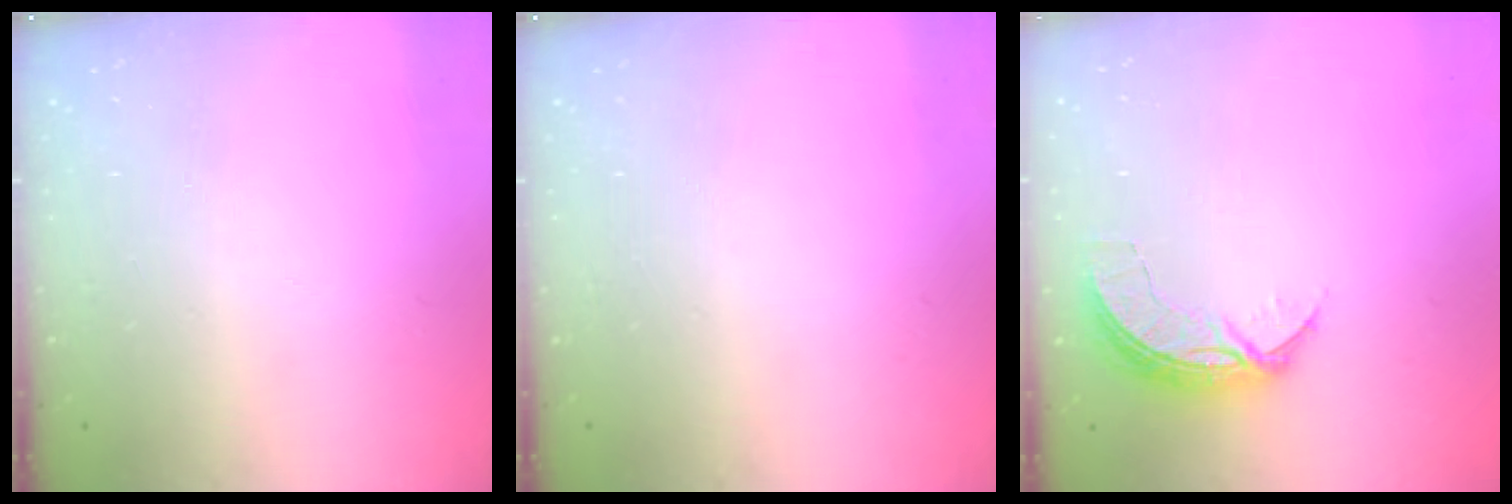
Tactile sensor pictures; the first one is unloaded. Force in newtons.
{"total": 0.0}
{"total": 7.2, "press": 7.2, "slide": 0.6}